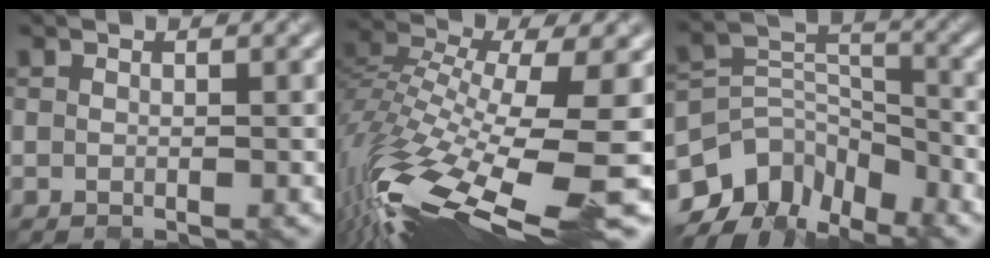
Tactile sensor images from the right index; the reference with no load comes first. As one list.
[{"total": 14.7, "force": [-7.2, 4.1, 12.2], "torque": [-0.265, -0.013, -0.128]}, {"total": 8.6, "force": [-5.7, 5.2, 3.7], "torque": [-0.063, -0.003, -0.117]}]